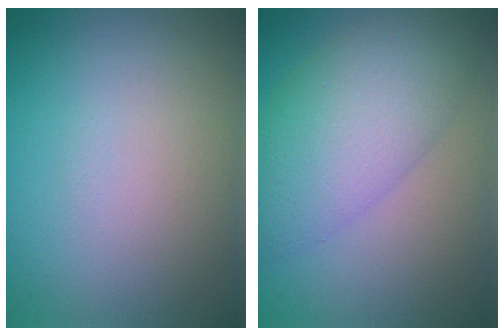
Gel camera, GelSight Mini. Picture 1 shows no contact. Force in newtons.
{"total": 6.8, "press": 6.8, "slide": 0.1}